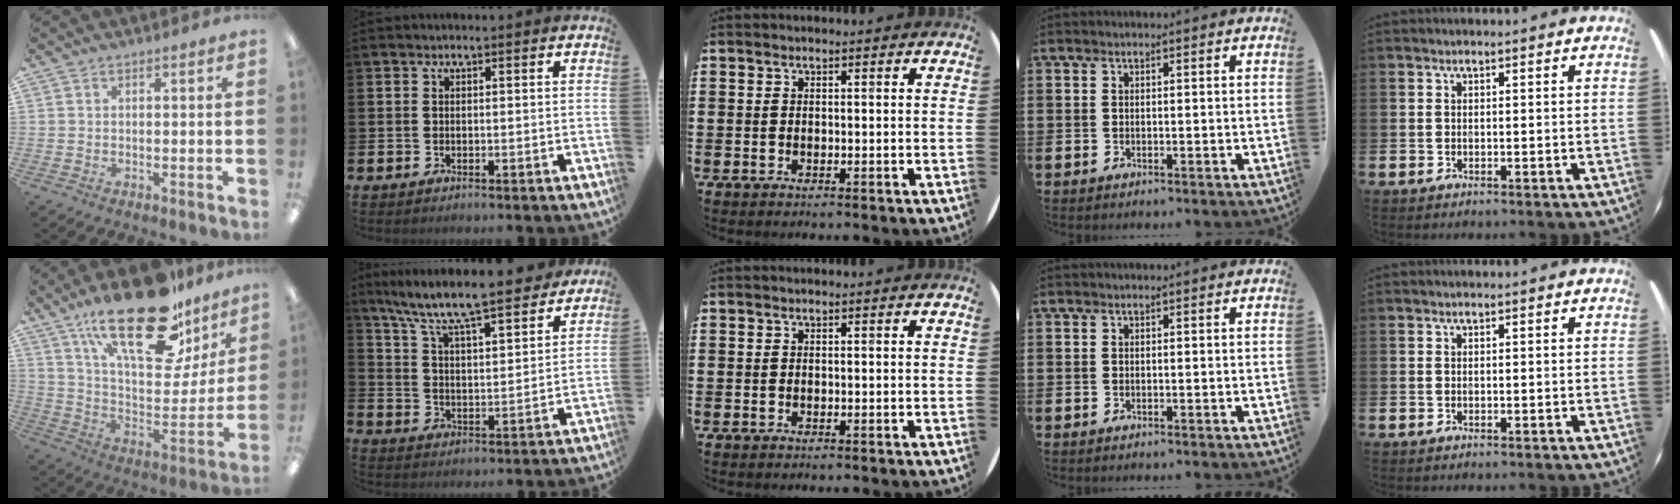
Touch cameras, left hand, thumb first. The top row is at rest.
{"thumb": {"total": 28.5, "force": [18.1, 12.0, 18.4], "torque": [-0.274, -0.105, 0.306]}, "index": {"total": 9.1, "force": [8.5, 0.9, 3.2], "torque": [-0.097, -0.066, 0.144]}}